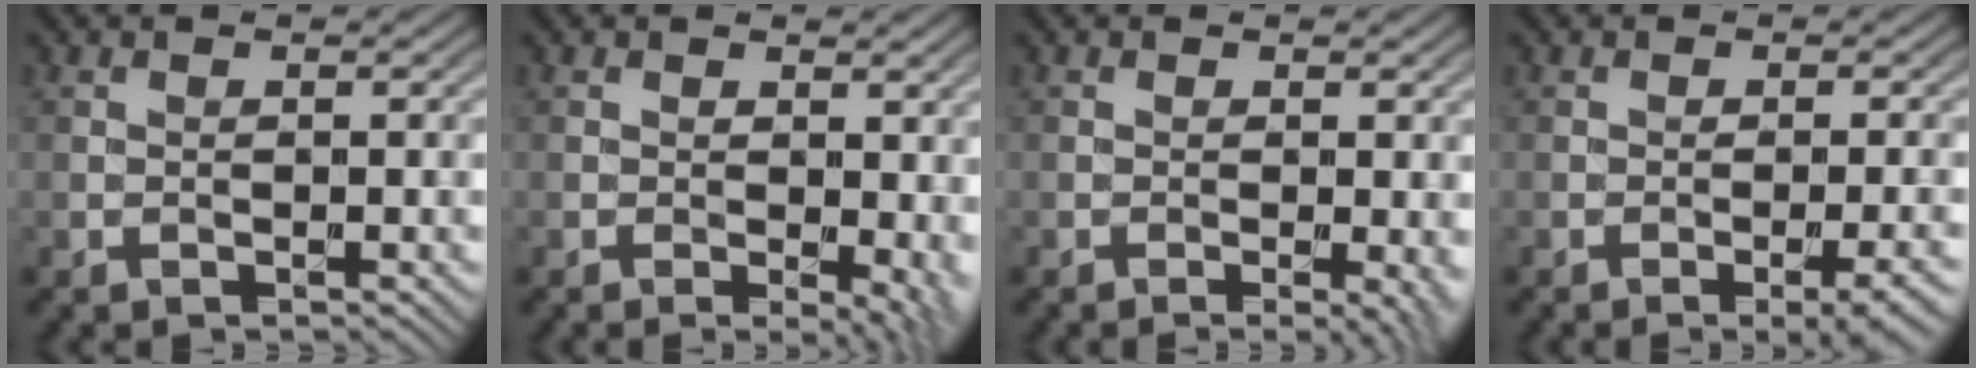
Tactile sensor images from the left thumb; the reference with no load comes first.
{"total": 5.1, "force": [-0.2, 2.3, 4.5], "torque": [-0.053, -0.008, 0.003]}
{"total": 2.8, "force": [-0.5, 0.6, 2.7], "torque": [-0.037, -0.006, -0.008]}
{"total": 3.9, "force": [-1.8, 0.8, 3.3], "torque": [-0.045, 0.005, -0.026]}